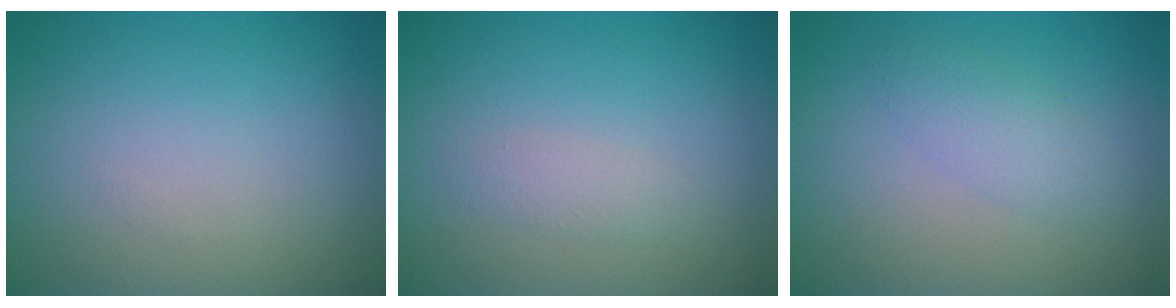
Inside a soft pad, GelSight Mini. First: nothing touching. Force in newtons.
{"total": 1.1, "press": 1.1, "slide": 0.0}
{"total": 2.1, "press": 2.1, "slide": 0.1}